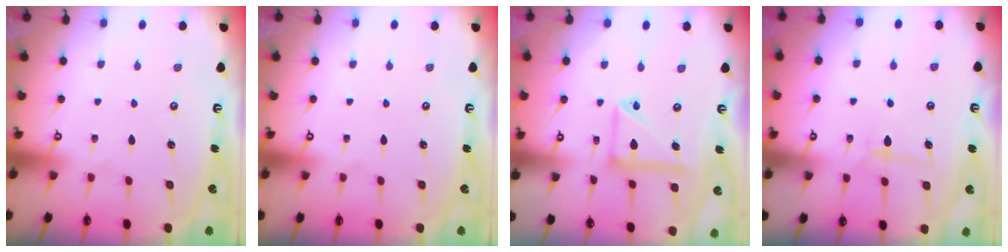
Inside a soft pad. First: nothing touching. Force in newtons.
{"total": 0.0}
{"total": 13.8, "press": 13.6, "slide": 2.2}
{"total": 5.8, "press": 5.7, "slide": 0.8}